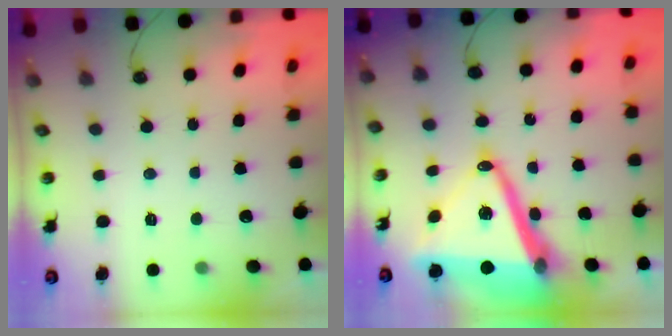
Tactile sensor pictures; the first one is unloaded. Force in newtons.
{"total": 21.6, "press": 21.2, "slide": 3.9}